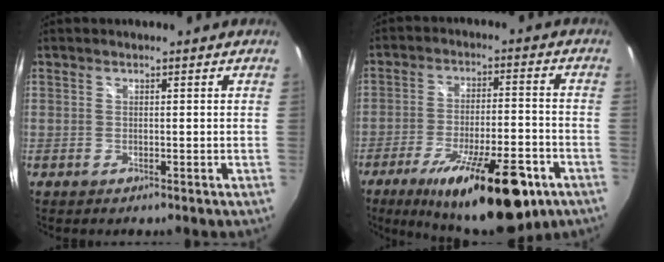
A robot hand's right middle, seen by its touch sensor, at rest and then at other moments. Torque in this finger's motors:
{"motor_torque": [1.30, -0.84, 1.05, 0.21]}